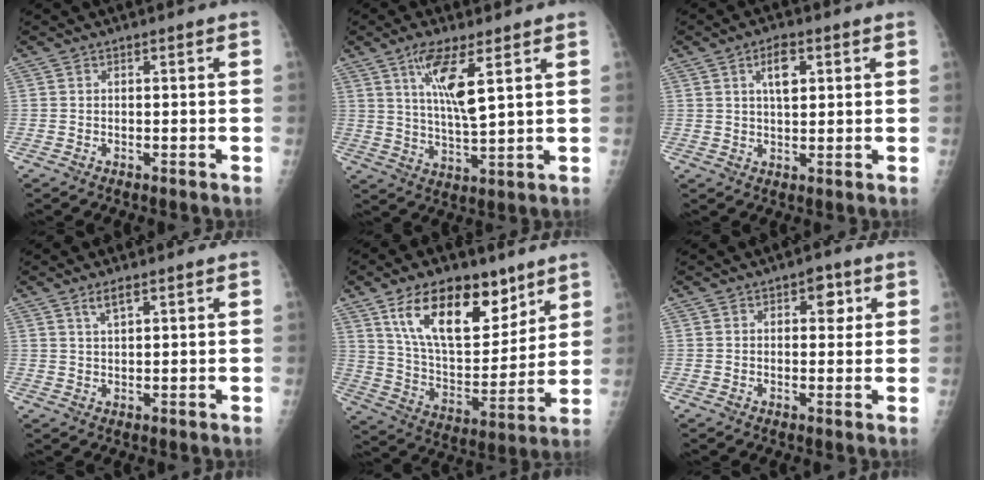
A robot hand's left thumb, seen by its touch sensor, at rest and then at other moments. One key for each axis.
{"total": 9.4, "fx": 4.3, "fy": 1.8, "fz": 8.2, "tx": -0.161, "ty": -0.029, "tz": 0.086}
{"total": 5.4, "fx": 2.1, "fy": 2.6, "fz": 4.2, "tx": -0.062, "ty": -0.005, "tz": 0.036}
{"total": 2.9, "fx": 1.8, "fy": 0.8, "fz": 2.0, "tx": -0.039, "ty": -0.006, "tz": 0.038}
{"total": 20.8, "fx": 11.9, "fy": 10.5, "fz": 13.4, "tx": -0.176, "ty": -0.056, "tz": 0.215}
{"total": 3.9, "fx": 1.6, "fy": 2.4, "fz": 2.6, "tx": -0.011, "ty": -0.002, "tz": 0.017}